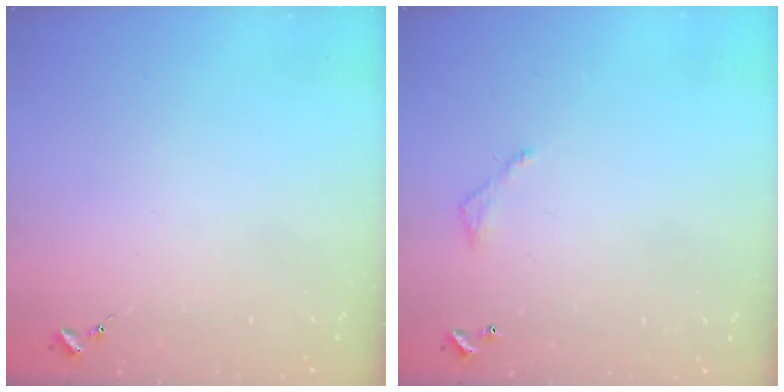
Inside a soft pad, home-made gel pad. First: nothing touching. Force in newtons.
{"total": 3.2, "press": 3.2, "slide": 0.2}